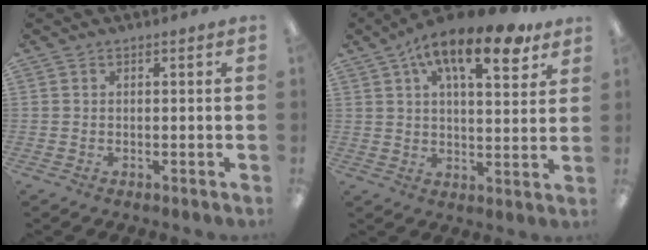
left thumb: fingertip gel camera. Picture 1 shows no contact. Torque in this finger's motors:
{"motor_torque": [0.49, 0.66, 1.78, -0.99, 0.43]}